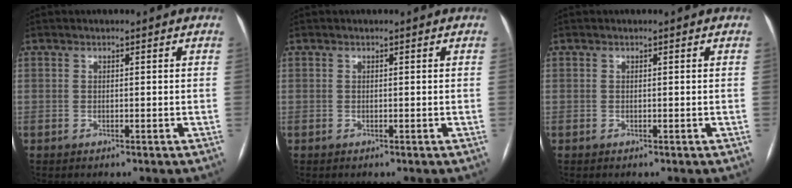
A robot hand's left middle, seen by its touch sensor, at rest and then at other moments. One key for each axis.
{"total": 0.0}
{"total": 0.0}